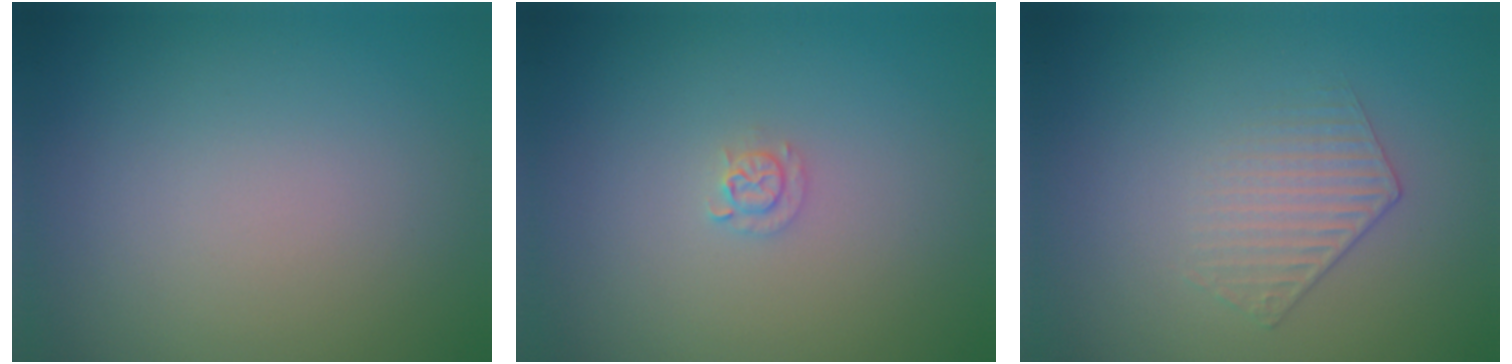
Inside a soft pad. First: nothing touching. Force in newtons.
{"total": 1.1, "press": 1.1, "slide": 0.2}
{"total": 1.5, "press": 0.9, "slide": 1.2}